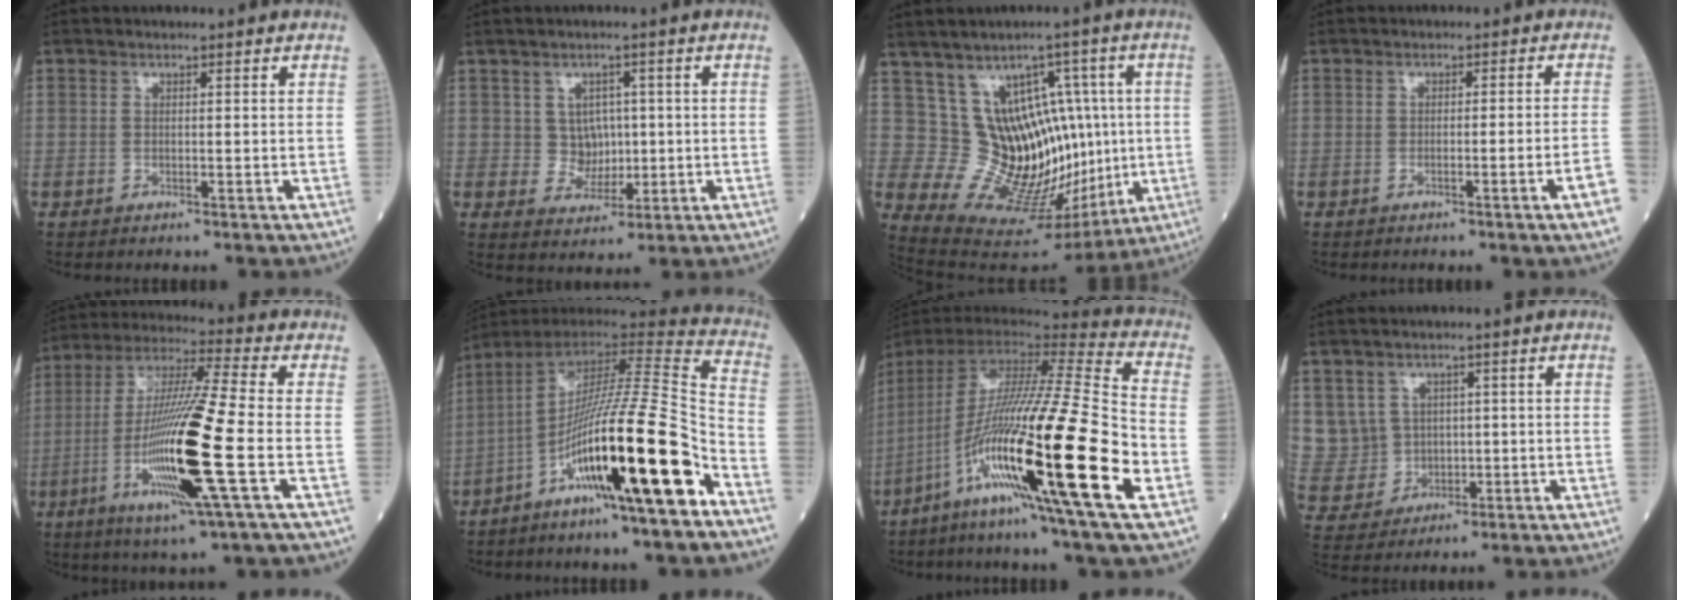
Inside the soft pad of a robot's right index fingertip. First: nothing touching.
{"total": 3.8, "force": [0.4, 3.6, 1.3], "torque": [-0.016, 0.006, 0.010]}
{"total": 14.5, "force": [2.1, 9.4, 10.8], "torque": [-0.154, 0.037, 0.069]}
{"total": 4.6, "force": [-2.4, -1.1, 3.8], "torque": [-0.055, 0.004, -0.034]}
{"total": 17.9, "force": [-5.0, -0.5, 17.2], "torque": [-0.355, -0.022, -0.101]}
{"total": 21.6, "force": [-10.0, 0.1, 19.2], "torque": [-0.316, -0.022, -0.179]}
{"total": 30.4, "force": [-9.6, 0.7, 28.8], "torque": [-0.522, -0.061, -0.186]}
{"total": 8.1, "force": [1.8, 7.9, 0.9], "torque": [-0.046, 0.034, 0.055]}